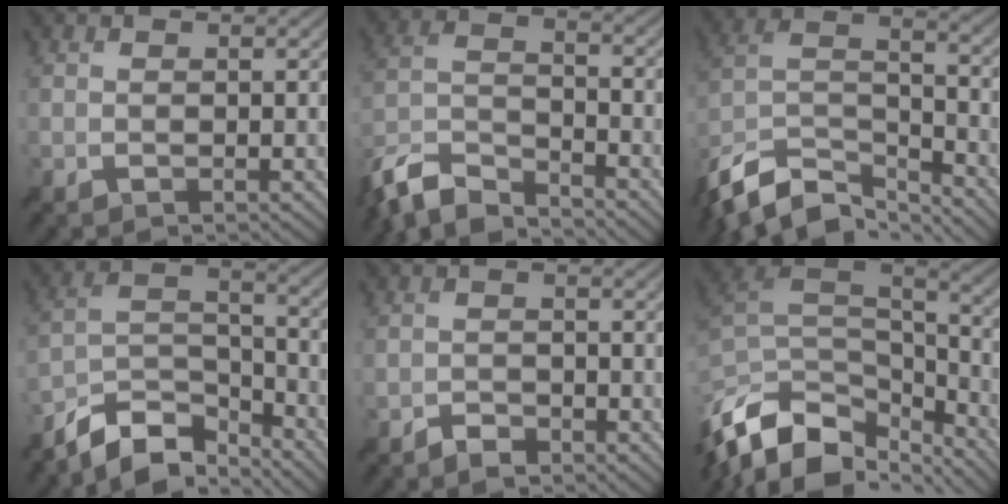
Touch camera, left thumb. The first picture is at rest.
{"total": 9.8, "force": [-8.7, 2.2, 3.9], "torque": [-0.083, -0.006, -0.179]}
{"total": 12.9, "force": [-10.2, 5.0, 6.2], "torque": [-0.152, -0.009, -0.189]}
{"total": 10.1, "force": [-8.7, 3.2, 4.0], "torque": [-0.075, 0.005, -0.171]}
{"total": 2.1, "force": [-1.8, 0.9, 0.5], "torque": [-0.004, 0.002, -0.036]}
{"total": 14.2, "force": [-8.7, 7.4, 8.4], "torque": [-0.234, -0.016, -0.147]}